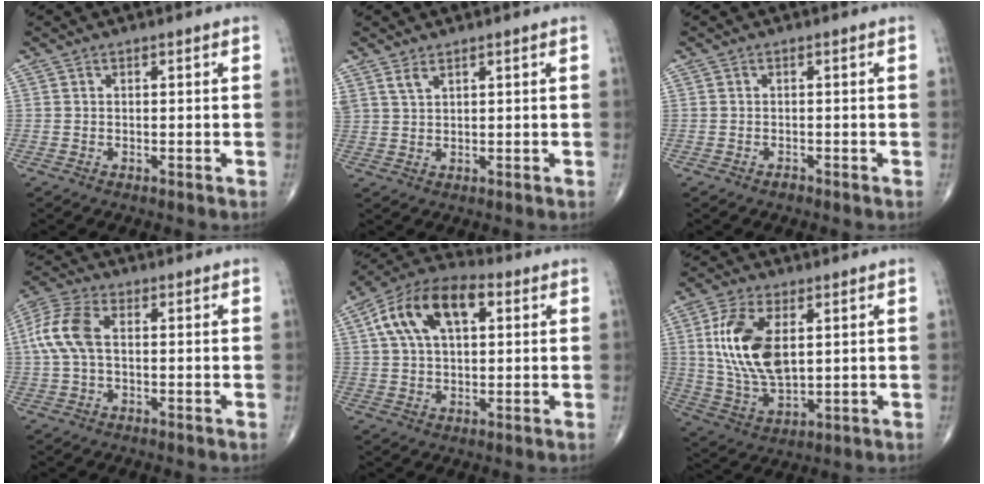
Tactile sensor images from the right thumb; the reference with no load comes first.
{"total": 2.3, "force": [1.7, 0.9, 1.3], "torque": [-0.026, -0.004, 0.041]}
{"total": 0.7, "force": [-0.5, 0.5, 0.0], "torque": [0.002, 0.002, -0.011]}
{"total": 8.8, "force": [0.8, 5.0, 7.1], "torque": [-0.176, 0.025, 0.013]}
{"total": 15.3, "force": [5.1, 8.6, 11.6], "torque": [-0.197, 0.026, 0.080]}
{"total": 15.0, "force": [3.3, 7.9, 12.3], "torque": [-0.242, -0.013, 0.071]}